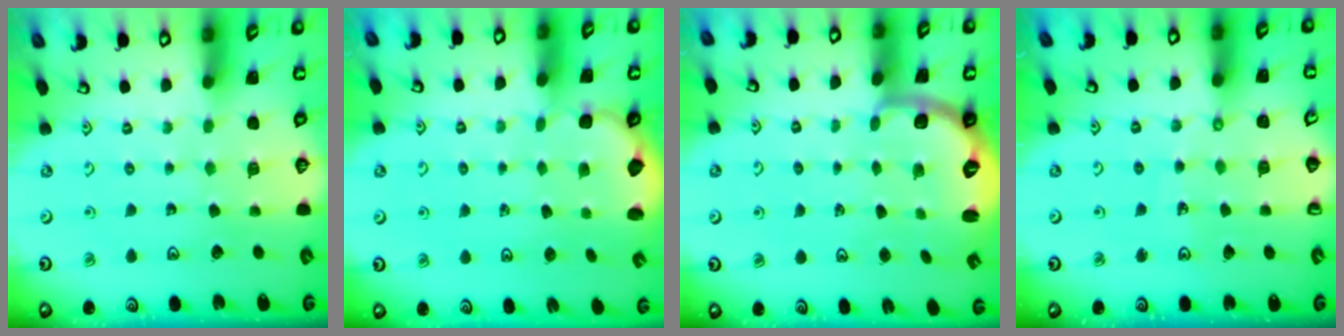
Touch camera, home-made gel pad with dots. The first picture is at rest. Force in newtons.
{"total": 2.1, "press": 1.4, "slide": 1.5}
{"total": 2.8, "press": 1.7, "slide": 2.1}
{"total": 3.7, "press": 3.7, "slide": 0.1}